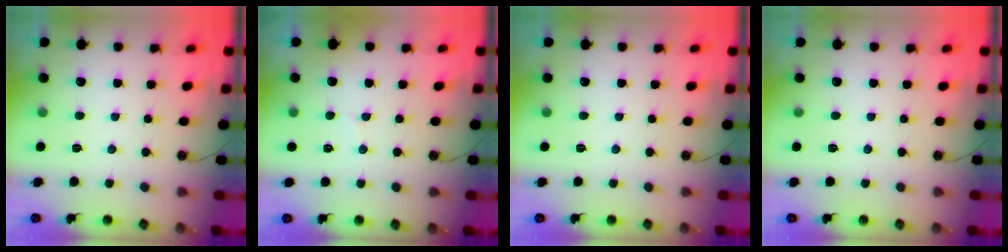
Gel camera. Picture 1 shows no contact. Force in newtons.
{"total": 2.9, "press": 2.7, "slide": 1.1}
{"total": 0.0}
{"total": 0.0}